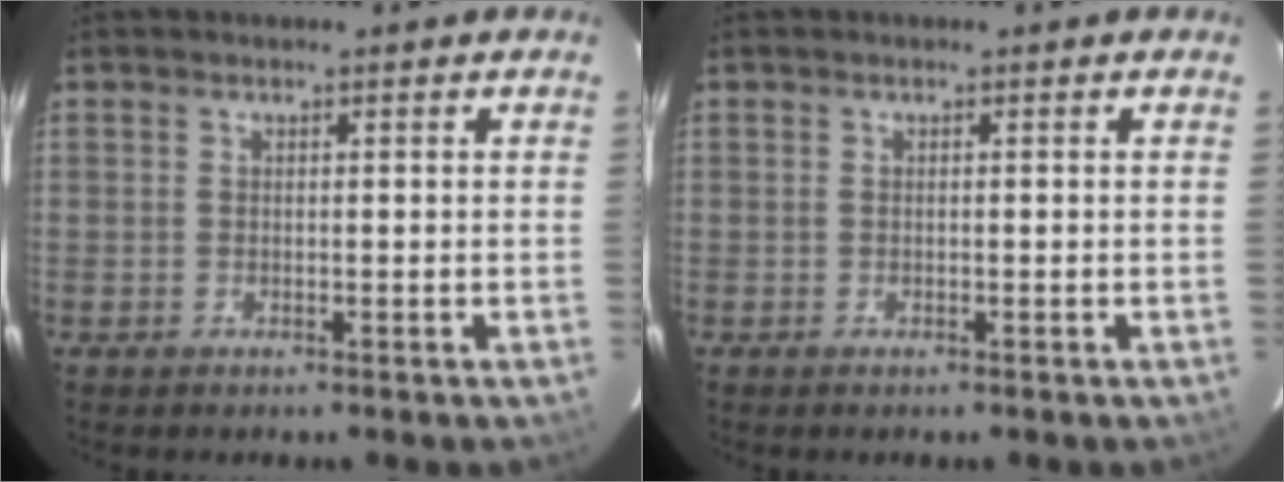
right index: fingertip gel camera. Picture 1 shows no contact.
{"total": 0.0}